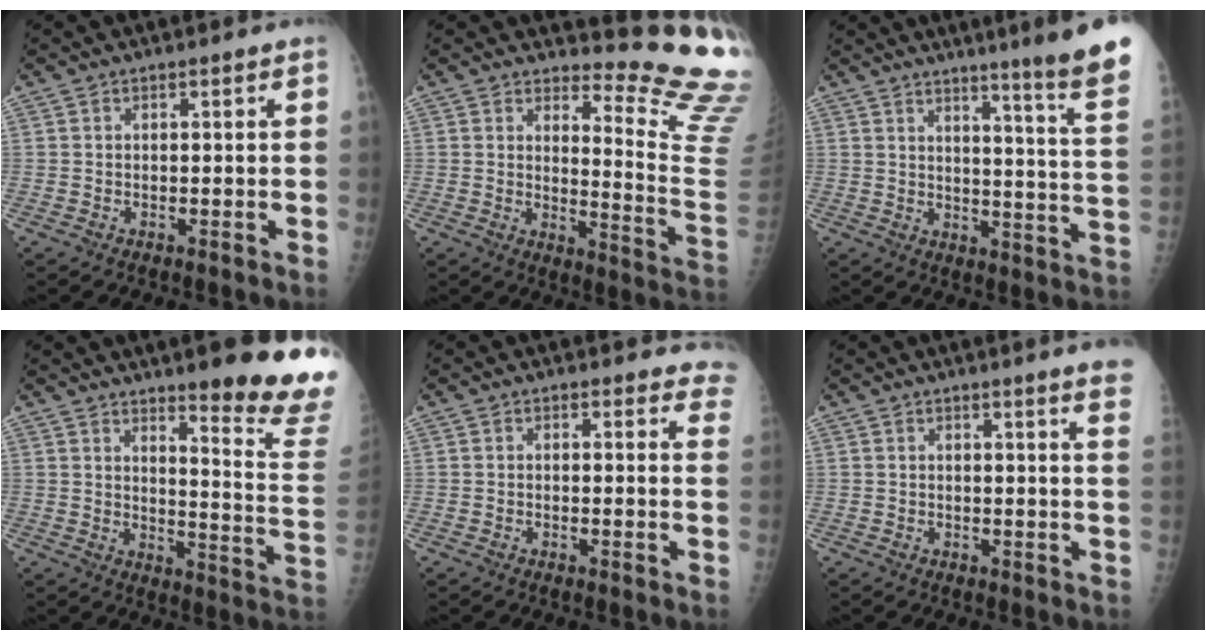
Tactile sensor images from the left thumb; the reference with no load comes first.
{"total": 14.2, "force": [13.3, 0.9, 4.8], "torque": [-0.042, -0.192, 0.144]}
{"total": 16.9, "force": [12.8, -1.1, 10.9], "torque": [-0.127, -0.107, 0.152]}
{"total": 18.2, "force": [14.2, 1.5, 11.3], "torque": [-0.113, -0.131, 0.179]}
{"total": 7.1, "force": [6.6, 2.2, 1.0], "torque": [0.037, -0.026, 0.039]}
{"total": 7.3, "force": [6.0, -0.7, 4.2], "torque": [-0.045, -0.033, 0.045]}